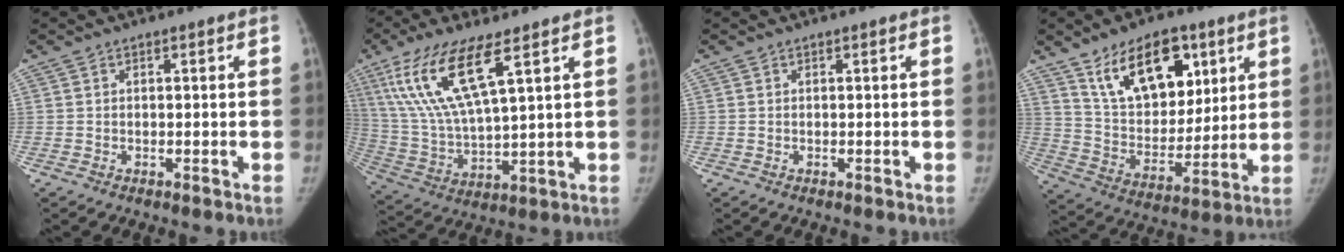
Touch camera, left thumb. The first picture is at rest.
{"total": 15.7, "force": [7.8, 3.9, 13.0], "torque": [-0.278, -0.032, 0.161]}
{"total": 0.0}
{"total": 18.7, "force": [9.9, 10.6, 11.7], "torque": [-0.138, -0.045, 0.178]}